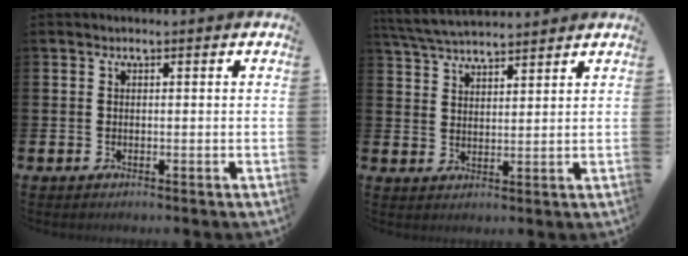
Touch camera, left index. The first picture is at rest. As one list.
[{"total": 4.9, "force": [4.8, 0.4, 0.8], "torque": [-0.036, -0.020, 0.088]}]